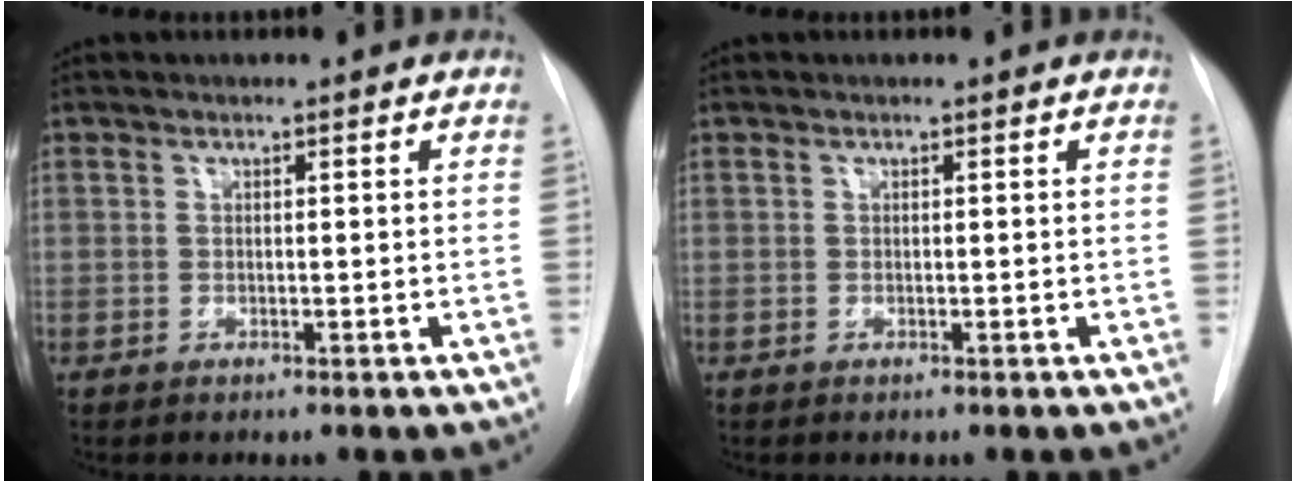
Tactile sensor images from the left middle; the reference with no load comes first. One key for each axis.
{"total": 0.0}